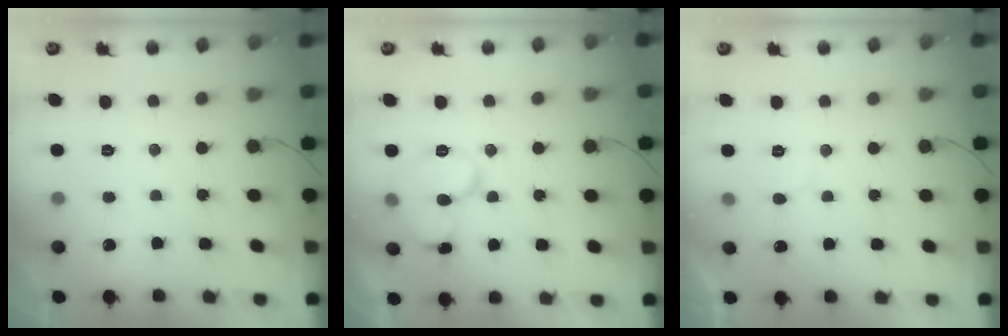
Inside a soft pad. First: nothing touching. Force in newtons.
{"total": 10.5, "press": 10.5, "slide": 1.1}
{"total": 4.2, "press": 4.2, "slide": 0.3}